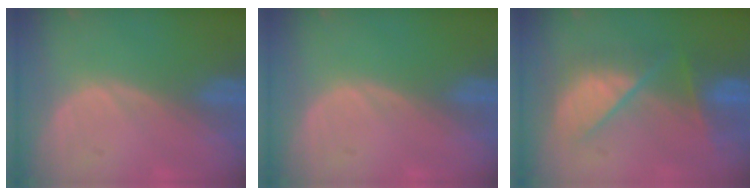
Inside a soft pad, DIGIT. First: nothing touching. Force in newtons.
{"total": 0.0}
{"total": 7.8, "press": 7.8, "slide": 0.3}